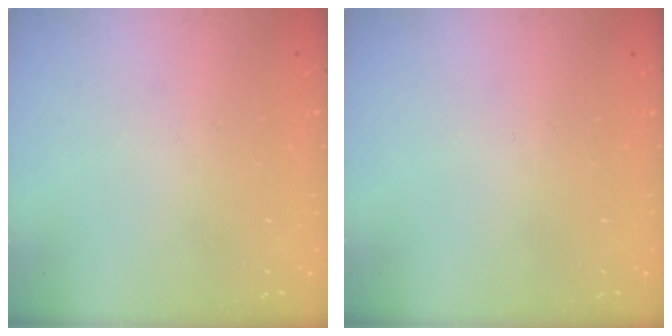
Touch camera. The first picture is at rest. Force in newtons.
{"total": 0.0}